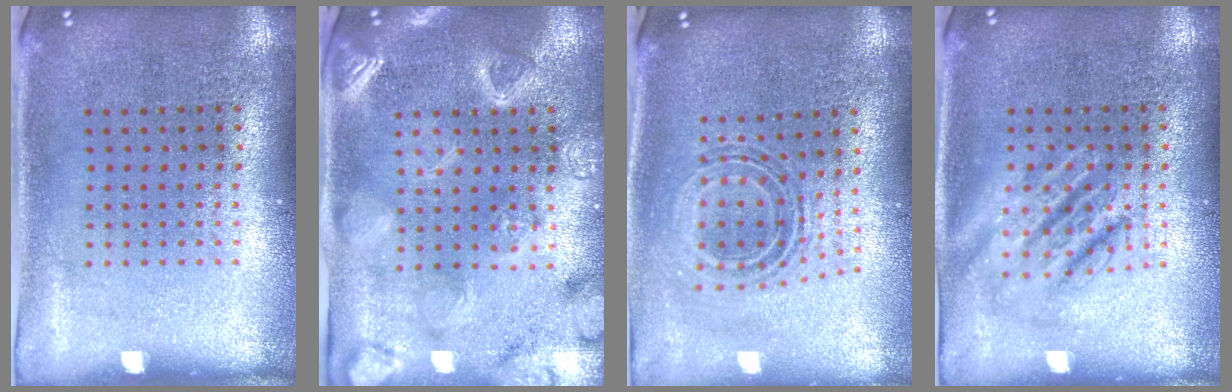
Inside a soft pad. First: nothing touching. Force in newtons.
{"total": 3.3, "press": 3.1, "slide": 1.0}
{"total": 0.8, "press": 0.8, "slide": 0.3}
{"total": 2.5, "press": 2.5, "slide": 0.3}